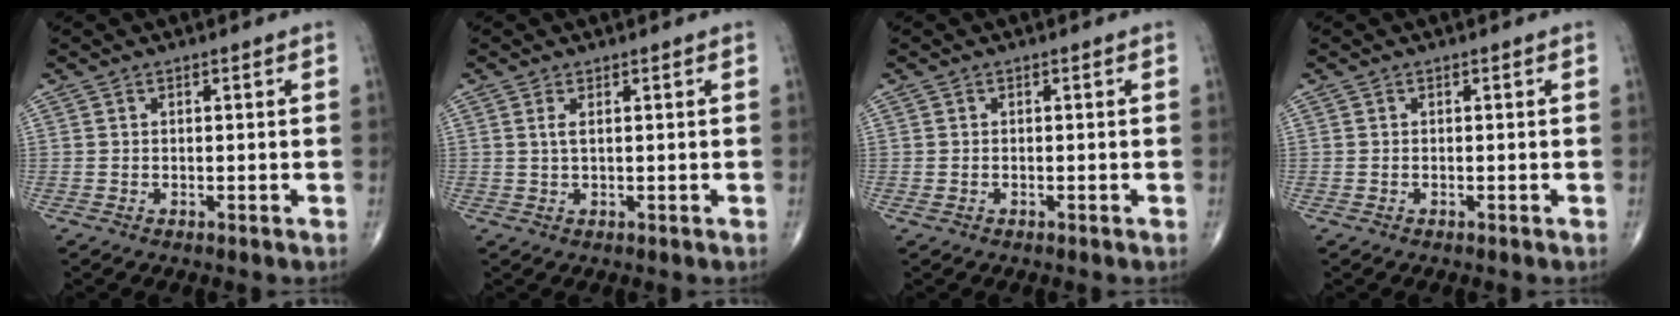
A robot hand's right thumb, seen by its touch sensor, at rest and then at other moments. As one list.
[{"total": 1.5, "force": [0.6, 0.4, 1.4], "torque": [-0.032, 0.001, 0.014]}, {"total": 0.6, "force": [-0.2, 0.5, 0.3], "torque": [-0.012, 0.003, -0.002]}, {"total": 0.0}]